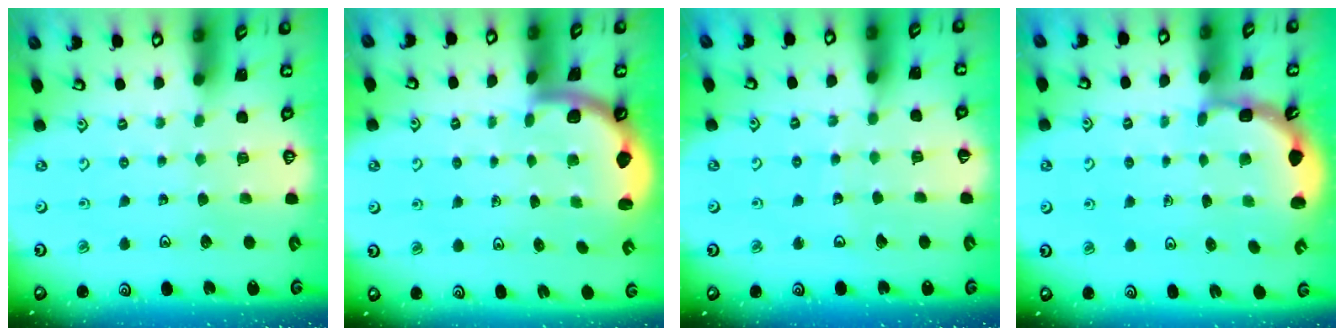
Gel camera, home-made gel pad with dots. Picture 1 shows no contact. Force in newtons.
{"total": 1.8, "press": 1.8, "slide": 0.1}
{"total": 4.1, "press": 4.0, "slide": 0.7}
{"total": 2.0, "press": 1.8, "slide": 0.8}